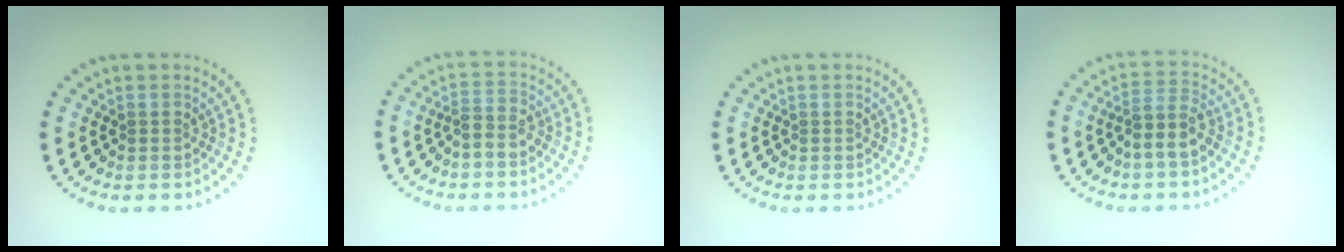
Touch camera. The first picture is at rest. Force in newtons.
{"total": 1.8, "press": 1.5, "slide": 0.9}
{"total": 0.0}
{"total": 2.7, "press": 2.2, "slide": 1.5}